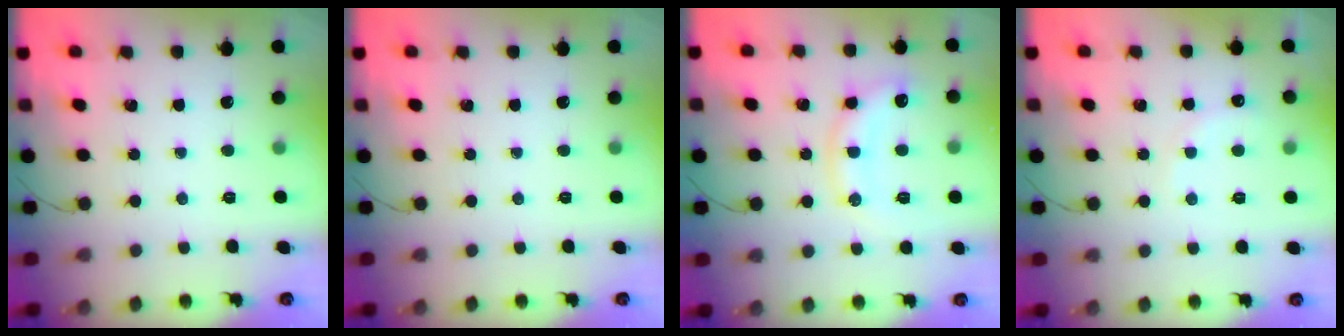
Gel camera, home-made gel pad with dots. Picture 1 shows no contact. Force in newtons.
{"total": 0.0}
{"total": 11.0, "press": 10.9, "slide": 0.7}
{"total": 7.6, "press": 7.4, "slide": 1.9}